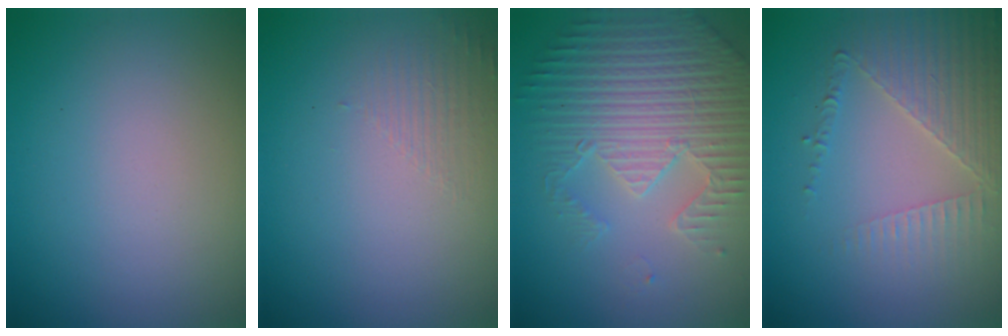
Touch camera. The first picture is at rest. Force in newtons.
{"total": 1.3, "press": 0.1, "slide": 1.3}
{"total": 4.9, "press": 4.6, "slide": 1.8}
{"total": 3.5, "press": 3.2, "slide": 1.4}